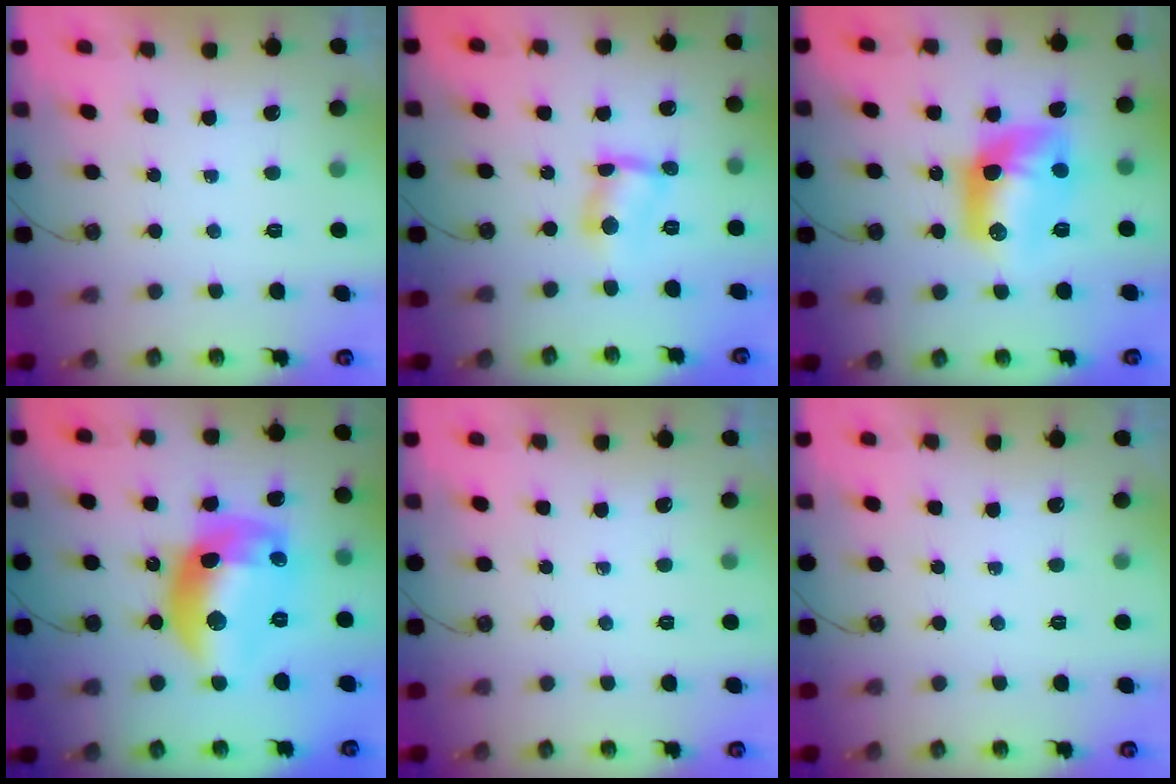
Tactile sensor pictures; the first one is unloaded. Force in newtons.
{"total": 4.9, "press": 4.9, "slide": 0.4}
{"total": 13.0, "press": 12.9, "slide": 0.9}
{"total": 19.1, "press": 19.0, "slide": 1.7}
{"total": 0.0}
{"total": 0.0}